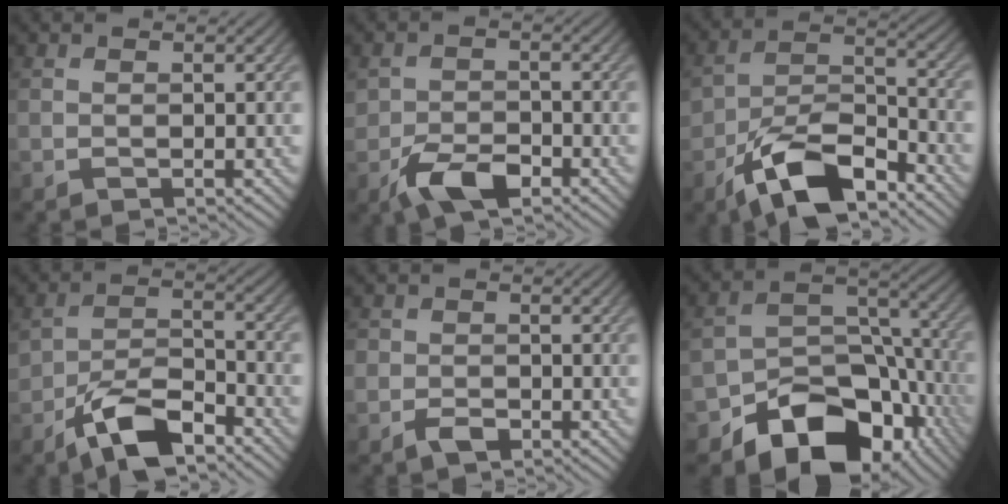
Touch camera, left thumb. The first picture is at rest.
{"total": 5.4, "force": [-3.3, 2.7, 3.3], "torque": [-0.063, -0.002, -0.066]}
{"total": 11.1, "force": [-7.2, 5.0, 6.8], "torque": [-0.122, 0.001, -0.144]}
{"total": 8.2, "force": [-5.3, 3.6, 5.1], "torque": [-0.087, 0.006, -0.107]}
{"total": 2.4, "force": [-1.3, 1.6, 1.2], "torque": [-0.021, -0.002, -0.032]}
{"total": 14.3, "force": [-8.1, 9.4, 7.1], "torque": [-0.114, -0.031, -0.138]}